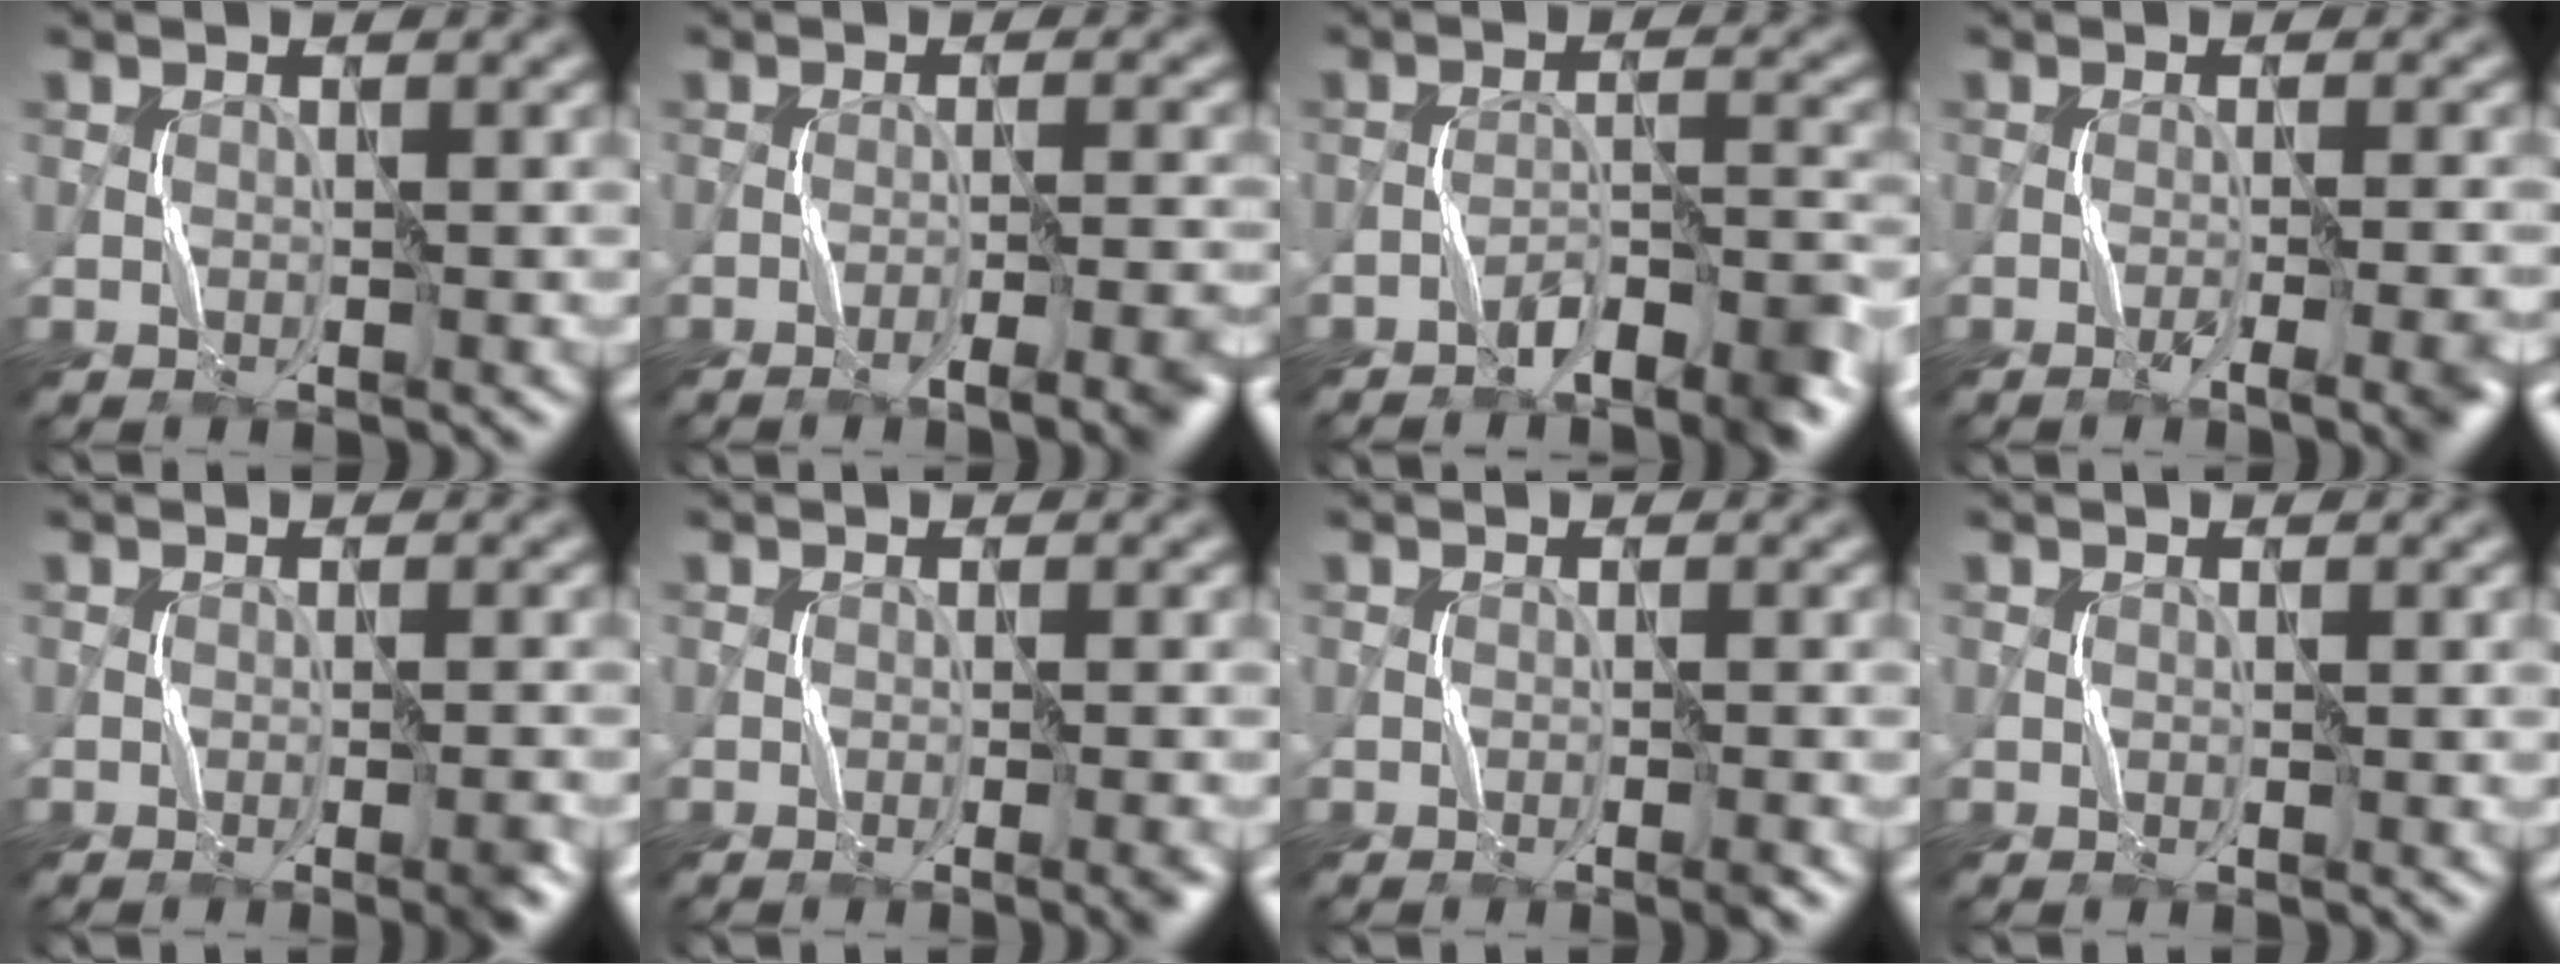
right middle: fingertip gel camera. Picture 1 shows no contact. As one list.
[{"total": 5.4, "force": [-3.2, 1.2, 4.2], "torque": [-0.048, 0.007, -0.050]}, {"total": 5.2, "force": [-3.9, 1.3, 3.2], "torque": [-0.046, 0.007, -0.064]}, {"total": 5.1, "force": [-2.8, 1.2, 4.1], "torque": [-0.047, 0.004, -0.043]}, {"total": 2.2, "force": [-1.1, 0.4, 1.8], "torque": [-0.022, 0.004, -0.021]}, {"total": 2.3, "force": [-1.1, 0.5, 2.0], "torque": [-0.022, 0.005, -0.020]}, {"total": 1.4, "force": [-0.9, 0.1, 1.0], "torque": [-0.013, 0.003, -0.017]}, {"total": 0.0}]